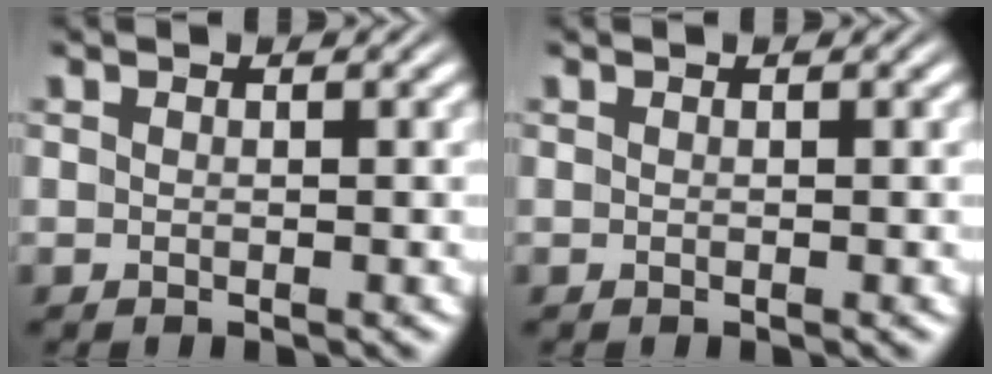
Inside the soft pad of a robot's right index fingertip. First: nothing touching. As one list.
[{"total": 0.0}]